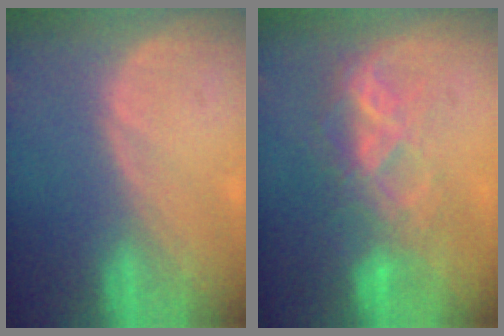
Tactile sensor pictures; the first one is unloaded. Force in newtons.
{"total": 6.5, "press": 6.4, "slide": 1.1}